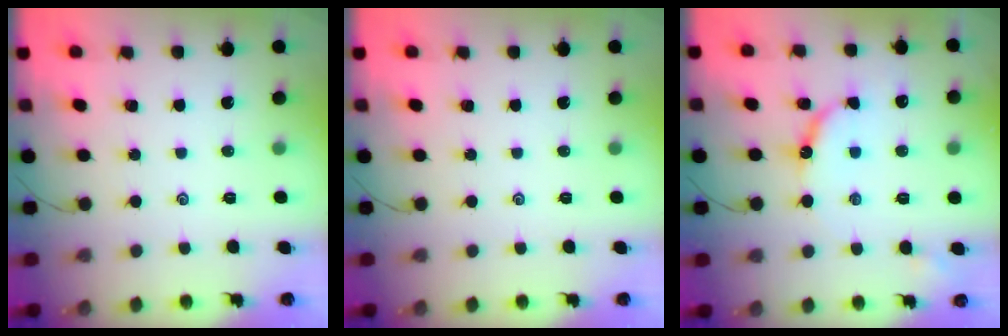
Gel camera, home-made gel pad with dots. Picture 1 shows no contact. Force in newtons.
{"total": 0.0}
{"total": 8.4, "press": 8.3, "slide": 0.6}